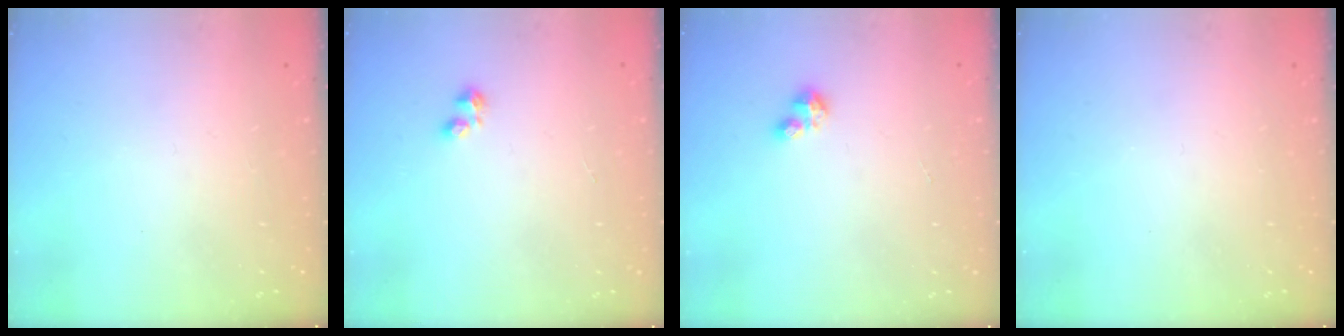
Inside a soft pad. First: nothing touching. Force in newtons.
{"total": 2.9, "press": 2.8, "slide": 0.5}
{"total": 2.9, "press": 2.9, "slide": 0.4}
{"total": 0.0}